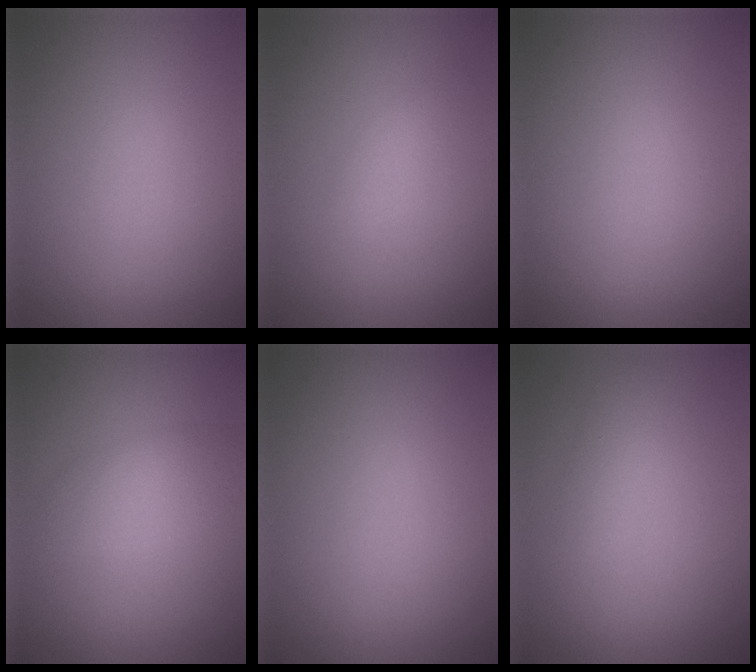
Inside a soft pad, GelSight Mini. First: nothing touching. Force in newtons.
{"total": 1.3, "press": 1.3, "slide": 0.0}
{"total": 0.0}
{"total": 2.7, "press": 2.7, "slide": 0.1}
{"total": 0.0}
{"total": 1.5, "press": 1.5, "slide": 0.1}